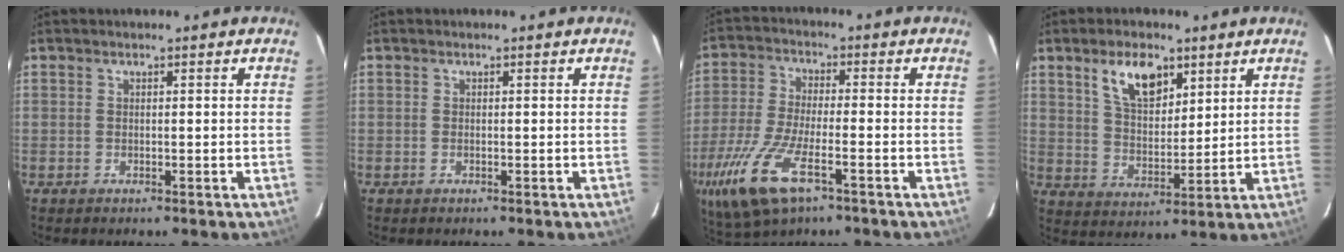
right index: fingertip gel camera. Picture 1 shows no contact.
{"total": 0.0}
{"total": 17.8, "force": [-9.2, 6.6, 13.7], "torque": [-0.302, -0.050, -0.174]}
{"total": 9.6, "force": [5.4, 4.8, 6.4], "torque": [-0.109, 0.009, 0.104]}